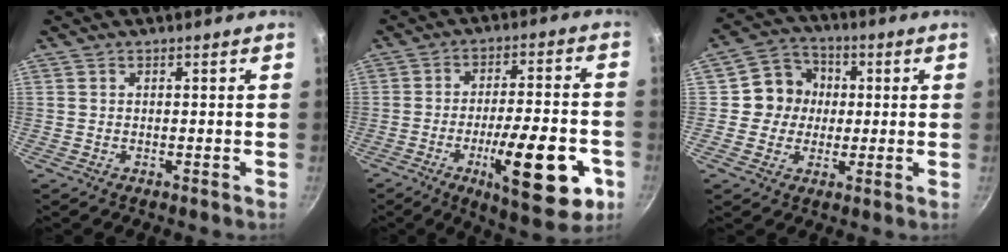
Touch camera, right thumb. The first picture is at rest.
{"total": 19.0, "force": [-6.9, 5.8, 16.8], "torque": [-0.220, 0.023, -0.094]}
{"total": 8.8, "force": [0.6, 8.3, 2.8], "torque": [0.000, 0.017, -0.007]}